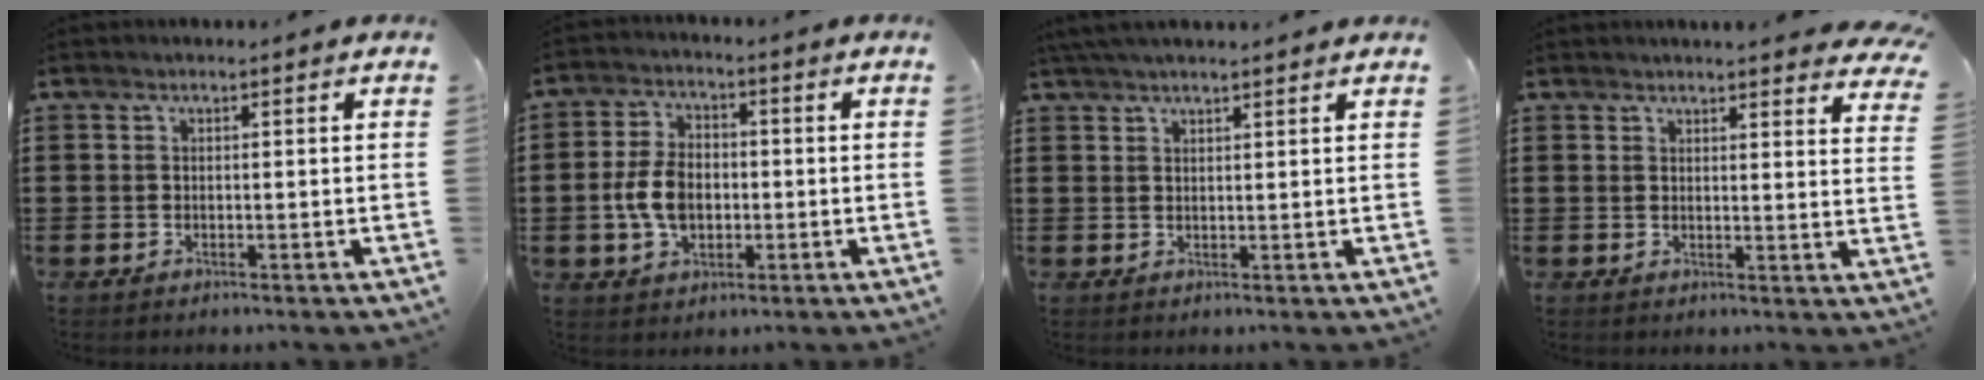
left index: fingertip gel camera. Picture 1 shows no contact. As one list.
[{"total": 7.1, "force": [-1.1, 4.6, 5.2], "torque": [-0.131, 0.002, -0.028]}, {"total": 2.4, "force": [2.3, 0.0, 0.9], "torque": [-0.022, 0.003, 0.043]}, {"total": 3.4, "force": [3.3, -0.1, 0.6], "torque": [-0.015, -0.014, 0.061]}]